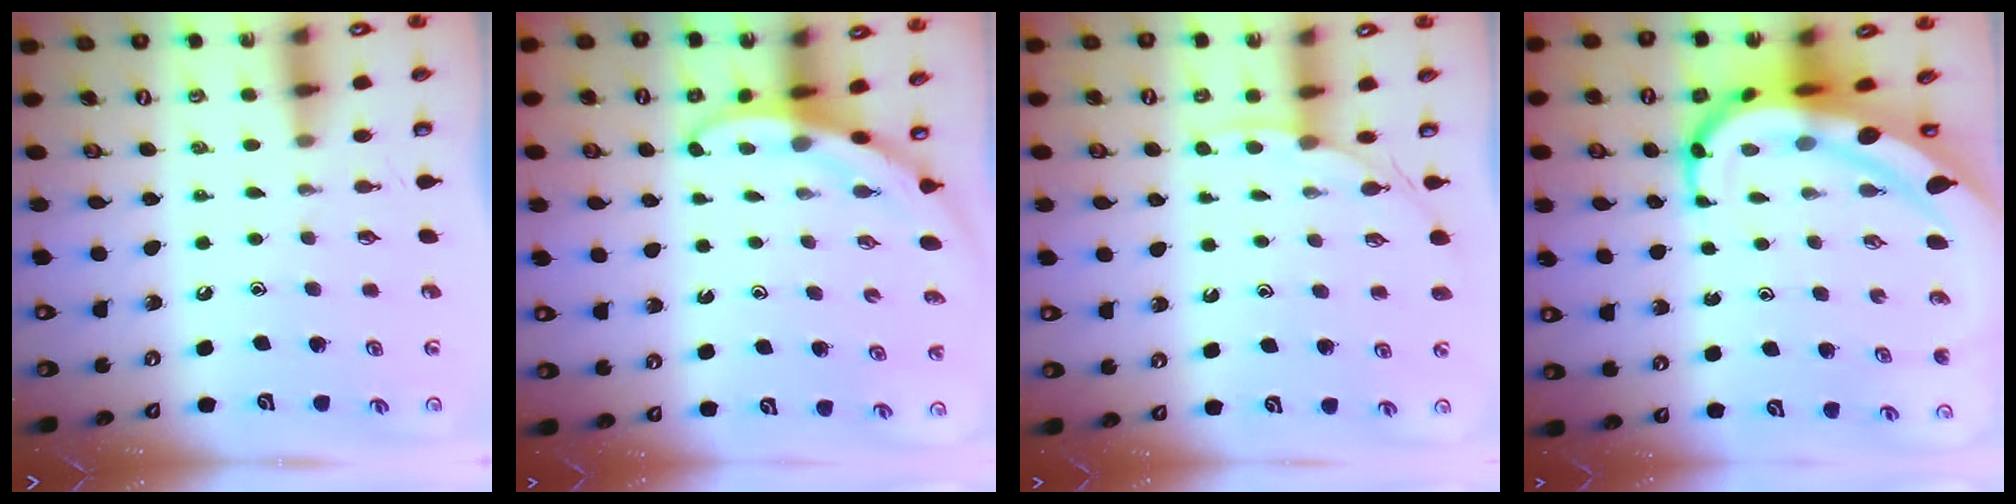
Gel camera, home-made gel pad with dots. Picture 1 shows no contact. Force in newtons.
{"total": 3.3, "press": 3.3, "slide": 0.1}
{"total": 2.9, "press": 2.9, "slide": 0.4}
{"total": 11.9, "press": 11.8, "slide": 1.5}